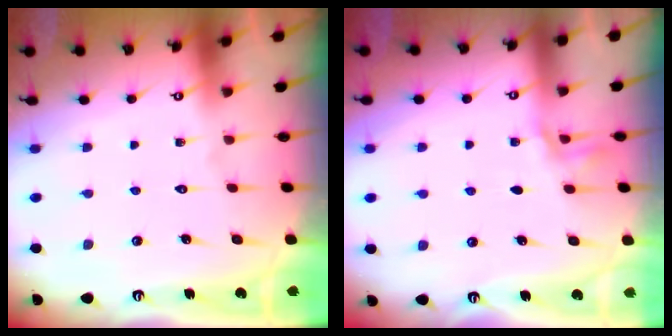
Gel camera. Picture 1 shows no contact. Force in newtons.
{"total": 1.4, "press": 1.4, "slide": 0.2}